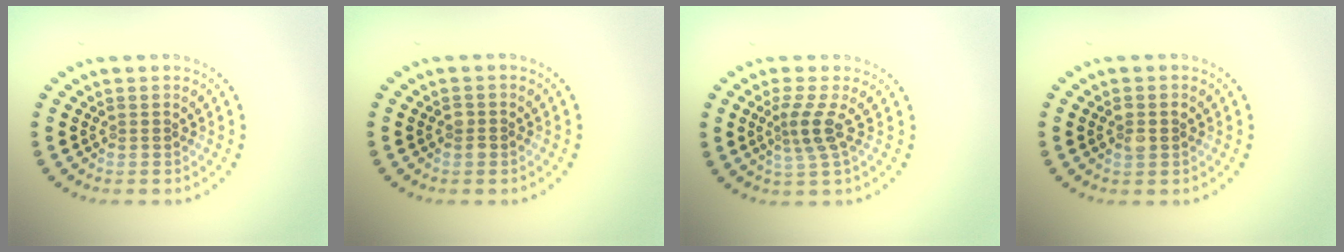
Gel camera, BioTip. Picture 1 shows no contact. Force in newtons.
{"total": 1.0, "press": 0.9, "slide": 0.3}
{"total": 2.5, "press": 1.7, "slide": 1.8}
{"total": 1.5, "press": 1.5, "slide": 0.2}